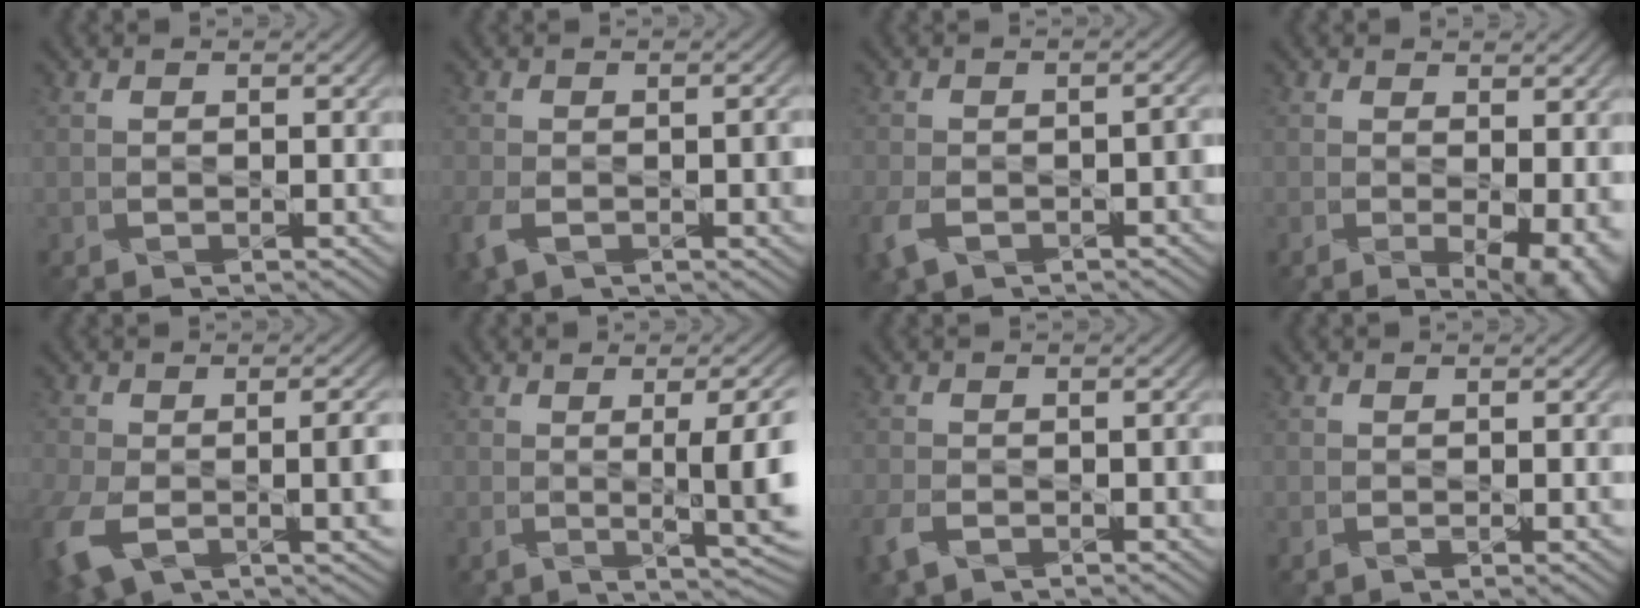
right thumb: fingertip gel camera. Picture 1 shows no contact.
{"total": 4.2, "force": [-1.9, 2.5, 2.9], "torque": [-0.063, -0.009, -0.035]}
{"total": 5.0, "force": [-2.6, 2.8, 3.2], "torque": [-0.071, -0.009, -0.049]}
{"total": 7.6, "force": [-1.2, 4.2, 6.2], "torque": [-0.098, -0.020, 0.000]}
{"total": 9.8, "force": [-3.4, 5.2, 7.6], "torque": [-0.172, -0.045, -0.039]}
{"total": 7.6, "force": [-0.6, 1.6, 7.4], "torque": [-0.109, 0.000, -0.002]}
{"total": 3.4, "force": [-1.8, 2.1, 2.0], "torque": [-0.049, -0.005, -0.036]}
{"total": 0.9, "force": [-0.2, 0.3, 0.8], "torque": [-0.016, -0.002, -0.004]}